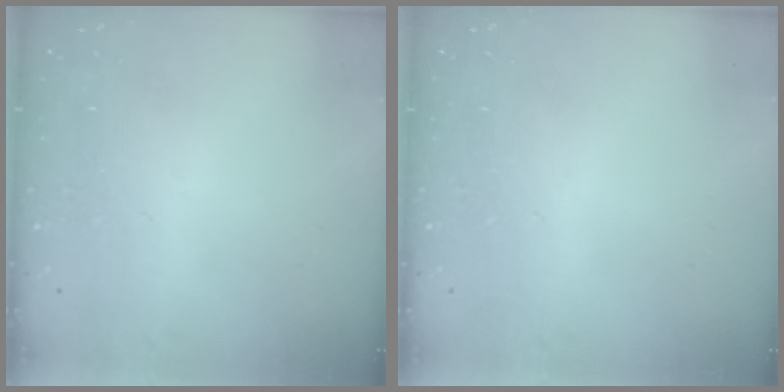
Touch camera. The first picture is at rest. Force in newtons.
{"total": 0.0}